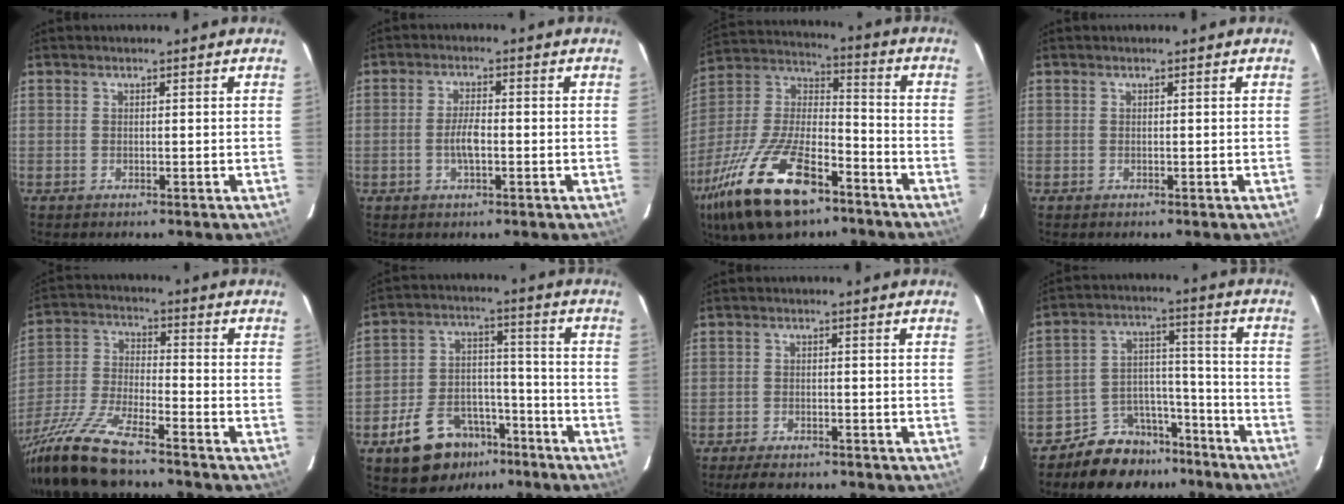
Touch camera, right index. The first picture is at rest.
{"total": 4.1, "force": [-1.1, 1.5, 3.6], "torque": [-0.074, 0.003, -0.021]}
{"total": 24.4, "force": [-14.6, 9.9, 16.8], "torque": [-0.350, -0.027, -0.260]}
{"total": 0.0}
{"total": 17.0, "force": [-14.0, 2.4, 9.3], "torque": [-0.204, -0.041, -0.258]}
{"total": 14.4, "force": [-9.3, 8.8, 6.7], "torque": [-0.143, 0.028, -0.130]}
{"total": 5.7, "force": [-4.8, 2.1, 2.3], "torque": [-0.057, -0.002, -0.074]}
{"total": 12.0, "force": [-9.6, 6.7, 2.7], "torque": [-0.051, 0.060, -0.136]}